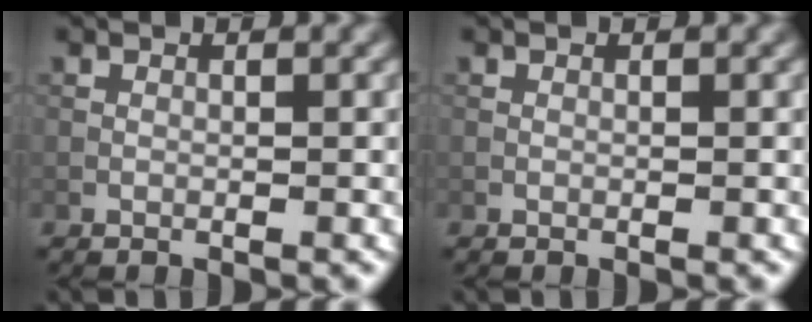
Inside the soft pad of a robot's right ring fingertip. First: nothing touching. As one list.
[{"total": 0.0}]